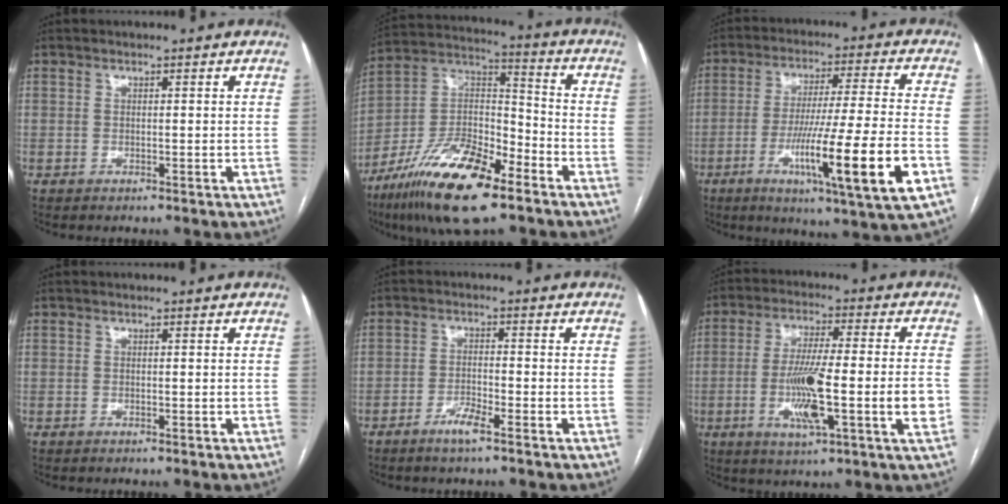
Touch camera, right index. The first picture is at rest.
{"total": 20.7, "force": [-13.3, 6.5, 14.5], "torque": [-0.289, 0.002, -0.240]}
{"total": 18.4, "force": [-6.6, -0.6, 17.1], "torque": [-0.282, -0.025, -0.107]}
{"total": 0.0}
{"total": 3.5, "force": [-2.4, 0.1, 2.5], "torque": [-0.050, -0.003, -0.048]}
{"total": 14.2, "force": [-3.0, 0.8, 13.9], "torque": [-0.248, -0.004, -0.051]}